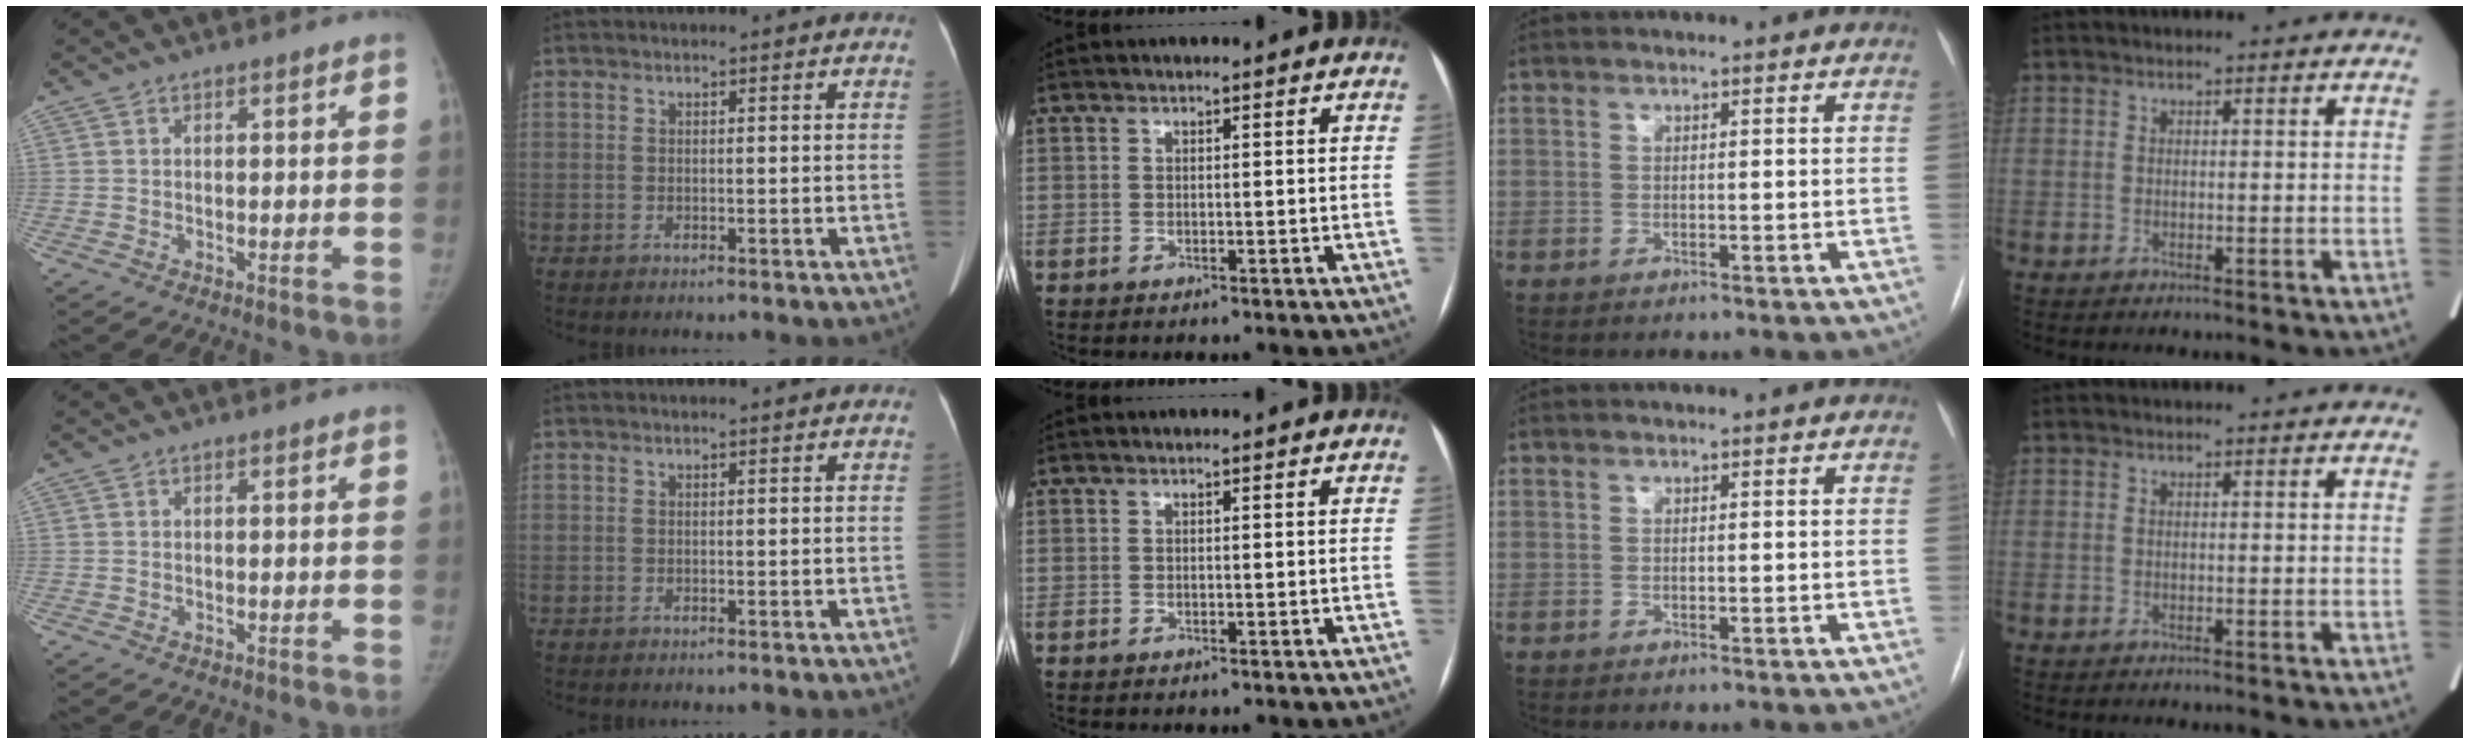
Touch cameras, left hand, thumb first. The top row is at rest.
{}